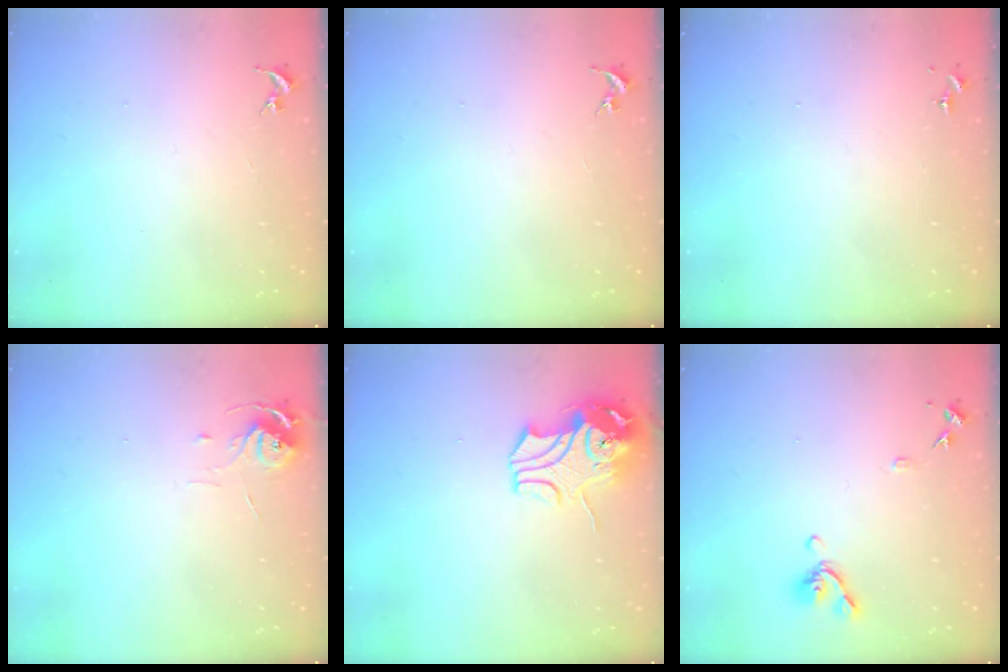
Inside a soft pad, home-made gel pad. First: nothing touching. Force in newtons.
{"total": 0.0}
{"total": 0.0}
{"total": 5.9, "press": 5.9, "slide": 0.5}
{"total": 11.2, "press": 11.0, "slide": 1.9}
{"total": 9.1, "press": 9.0, "slide": 1.4}